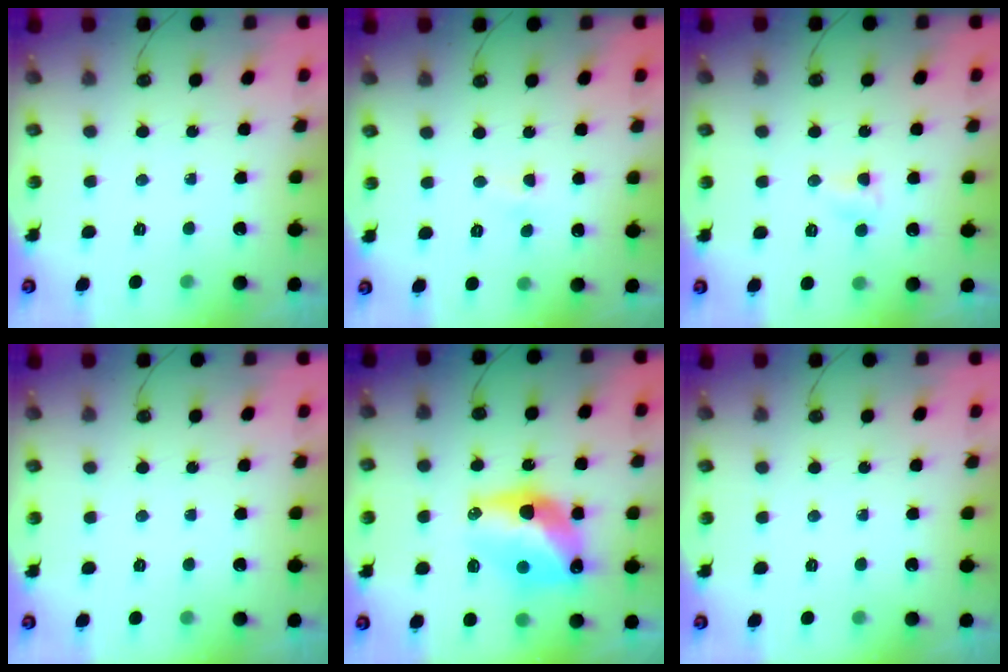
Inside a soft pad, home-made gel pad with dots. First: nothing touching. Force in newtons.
{"total": 2.1, "press": 2.0, "slide": 0.3}
{"total": 3.0, "press": 3.0, "slide": 0.4}
{"total": 0.0}
{"total": 14.6, "press": 14.6, "slide": 1.3}
{"total": 0.0}